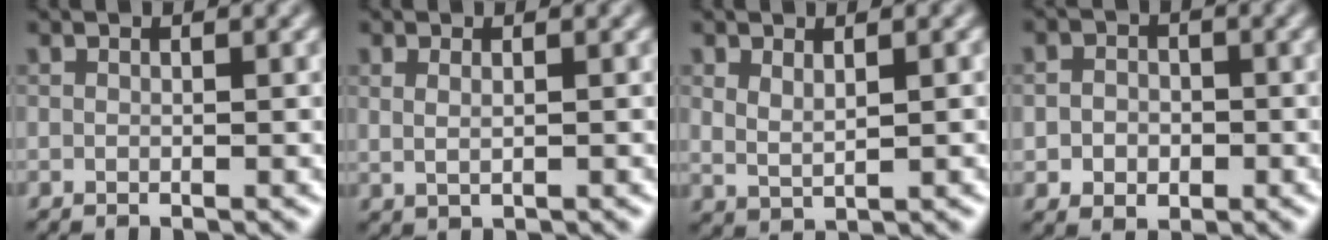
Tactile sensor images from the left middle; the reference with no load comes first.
{"total": 1.2, "force": [0.4, 0.5, 1.0], "torque": [-0.019, -0.007, 0.014]}
{"total": 1.7, "force": [1.0, 0.7, 1.3], "torque": [-0.029, -0.007, 0.023]}
{"total": 2.8, "force": [-0.5, 2.3, 1.5], "torque": [-0.016, -0.005, -0.016]}